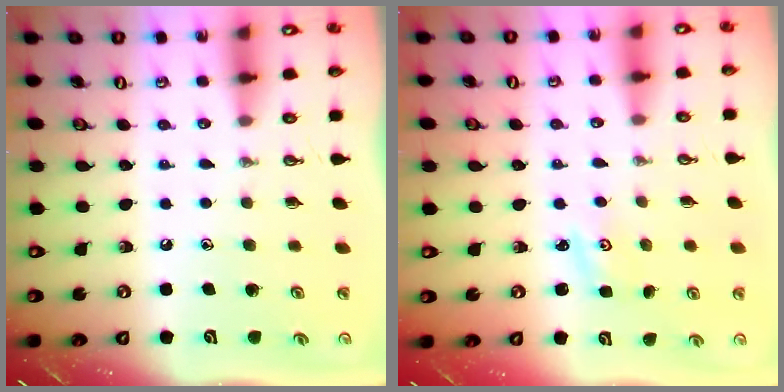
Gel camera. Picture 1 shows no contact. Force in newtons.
{"total": 1.0, "press": 0.9, "slide": 0.2}